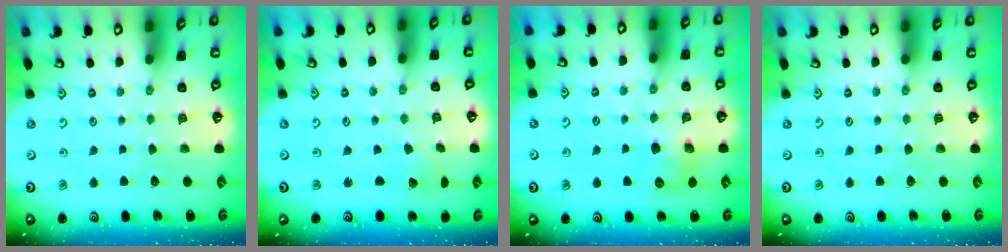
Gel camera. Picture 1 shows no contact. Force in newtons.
{"total": 2.7, "press": 2.7, "slide": 0.0}
{"total": 8.0, "press": 8.0, "slide": 0.4}
{"total": 0.0}